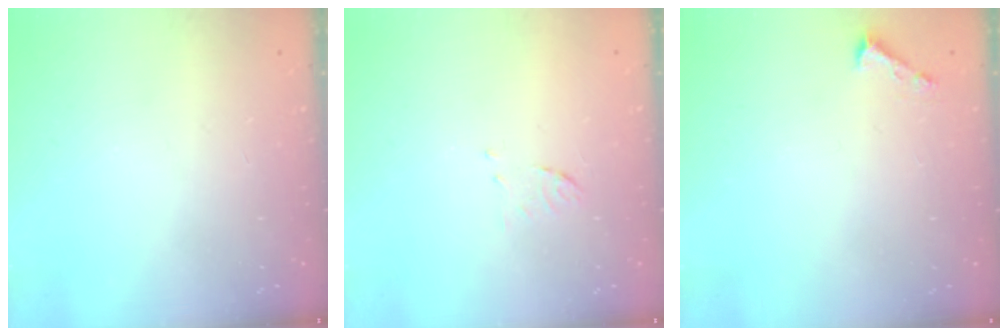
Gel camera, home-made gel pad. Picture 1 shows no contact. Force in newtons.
{"total": 5.4, "press": 5.3, "slide": 1.0}
{"total": 1.6, "press": 1.6, "slide": 0.1}